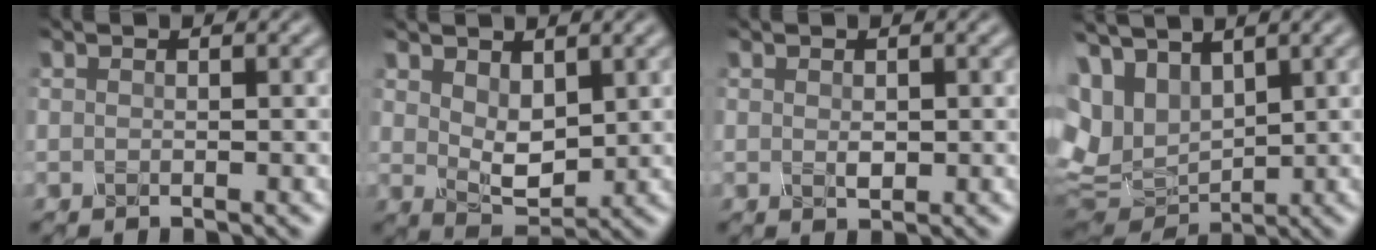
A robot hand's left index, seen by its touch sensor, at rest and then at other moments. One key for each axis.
{"total": 3.0, "fx": 1.0, "fy": 1.6, "fz": 2.3, "tx": -0.056, "ty": -0.005, "tz": 0.034}
{"total": 0.6, "fx": -0.2, "fy": 0.2, "fz": 0.5, "tx": -0.015, "ty": 0.002, "tz": 0.009}
{"total": 9.3, "fx": 3.3, "fy": 6.1, "fz": 6.2, "tx": -0.157, "ty": 0.012, "tz": 0.098}